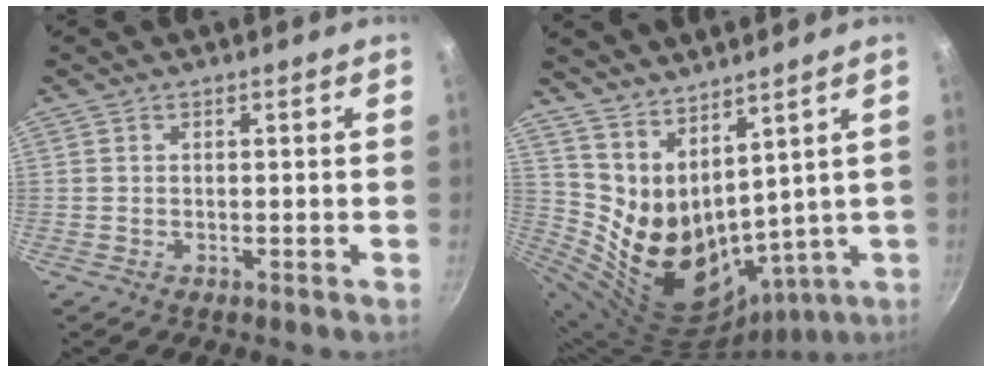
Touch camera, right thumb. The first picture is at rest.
{"total": 14.4, "force": [7.1, 7.8, 9.8], "torque": [-0.157, -0.070, 0.160]}